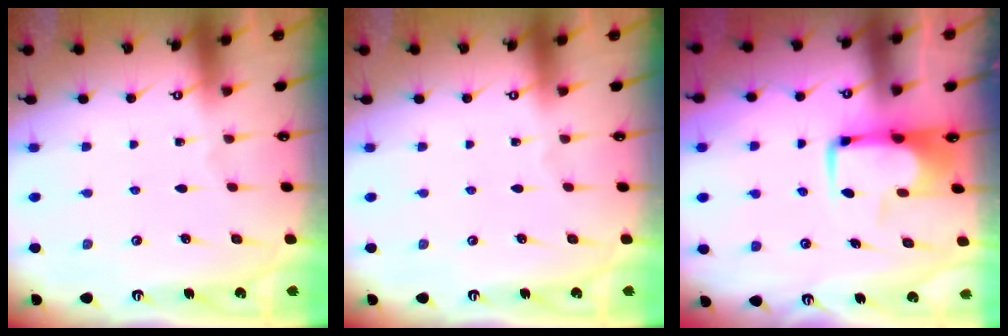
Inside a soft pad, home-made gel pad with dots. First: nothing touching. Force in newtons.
{"total": 0.0}
{"total": 6.4, "press": 6.3, "slide": 1.2}